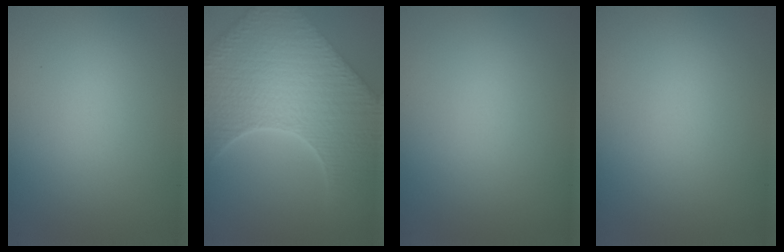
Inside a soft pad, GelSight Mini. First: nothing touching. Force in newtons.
{"total": 9.4, "press": 7.5, "slide": 5.6}
{"total": 0.0}
{"total": 0.0}